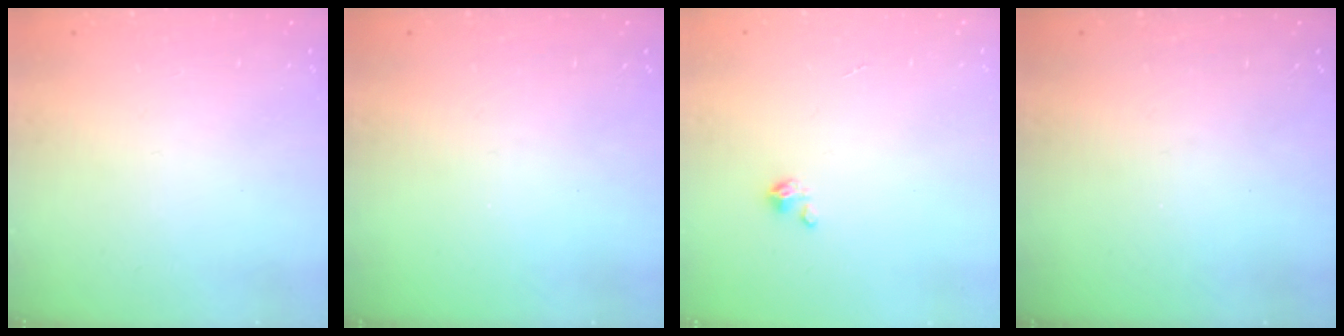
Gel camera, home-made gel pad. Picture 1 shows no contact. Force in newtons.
{"total": 0.0}
{"total": 1.4, "press": 1.4, "slide": 0.3}
{"total": 0.0}